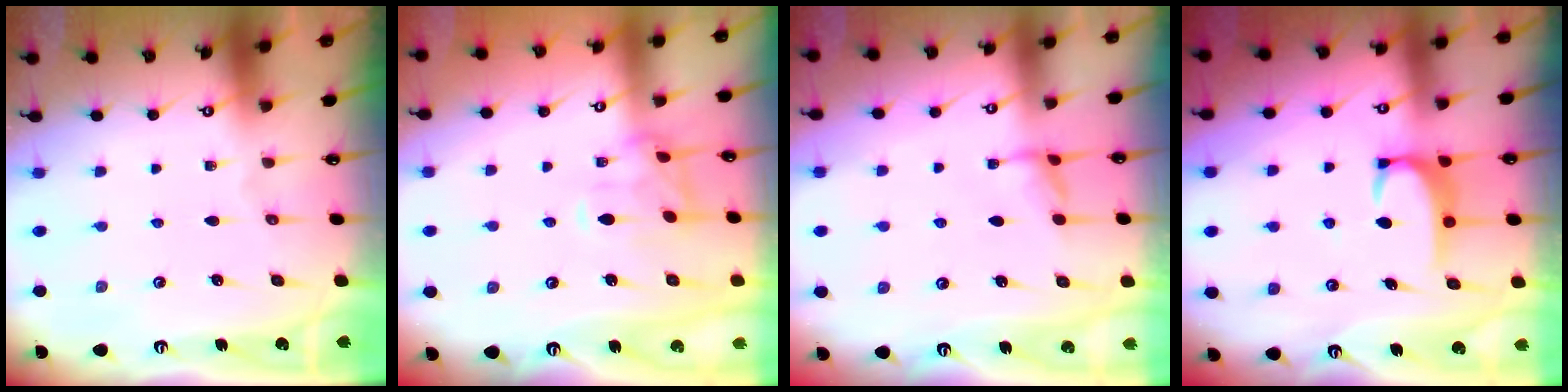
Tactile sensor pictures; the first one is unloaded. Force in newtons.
{"total": 1.3, "press": 1.2, "slide": 0.4}
{"total": 1.6, "press": 1.5, "slide": 0.6}
{"total": 2.9, "press": 2.8, "slide": 0.5}